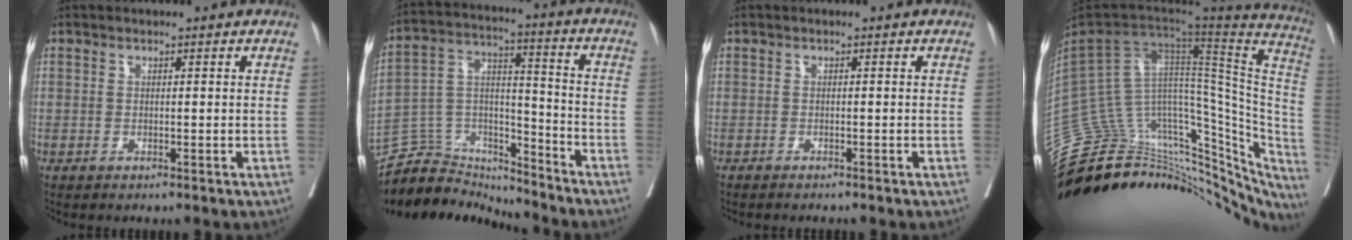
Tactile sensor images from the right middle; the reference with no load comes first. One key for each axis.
{"total": 12.9, "fx": -12.7, "fy": 2.7, "fz": -0.2, "tx": 0.006, "ty": 0.055, "tz": -0.230}
{"total": 1.0, "fx": -1.0, "fy": 0.0, "fz": 0.2, "tx": -0.008, "ty": -0.002, "tz": -0.016}
{"total": 35.5, "fx": -30.0, "fy": 11.9, "fz": 14.8, "tx": -0.129, "ty": 0.043, "tz": -0.386}